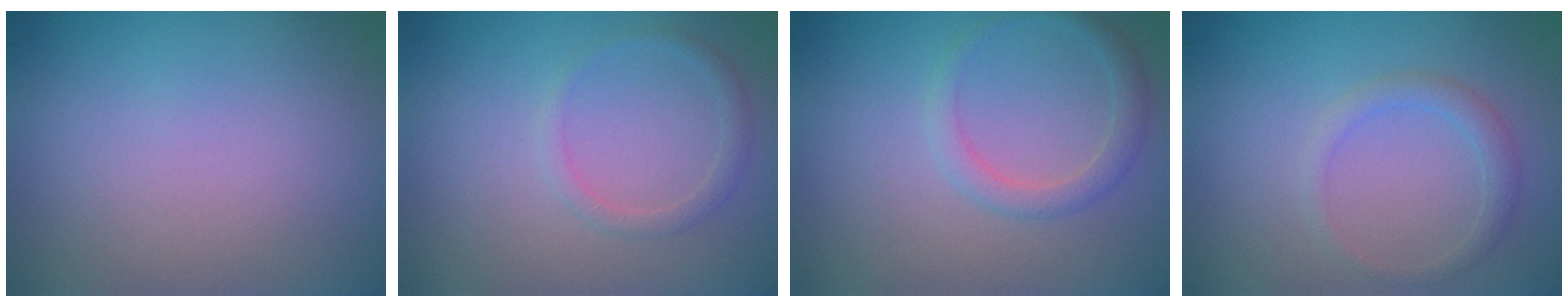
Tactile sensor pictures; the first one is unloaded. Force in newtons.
{"total": 1.4, "press": 1.4, "slide": 0.1}
{"total": 1.9, "press": 1.9, "slide": 0.1}
{"total": 1.7, "press": 1.7, "slide": 0.1}